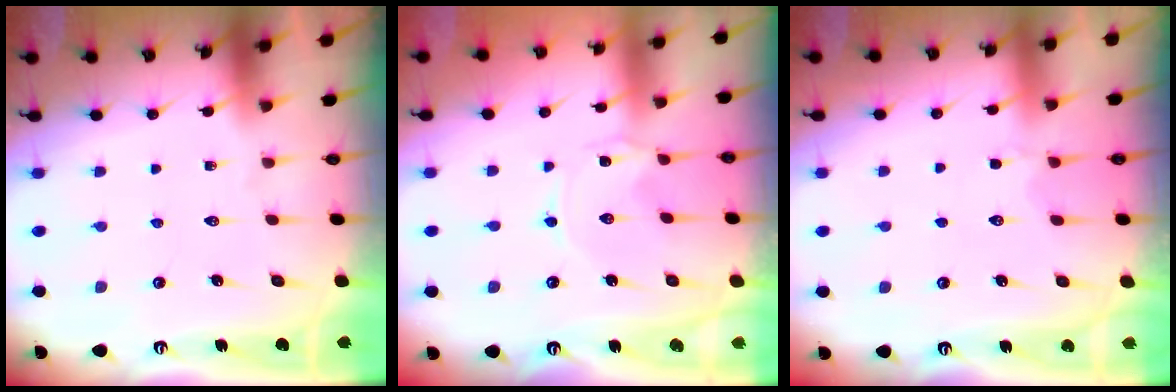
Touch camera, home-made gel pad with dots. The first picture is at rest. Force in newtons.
{"total": 0.0}
{"total": 2.6, "press": 2.4, "slide": 1.2}